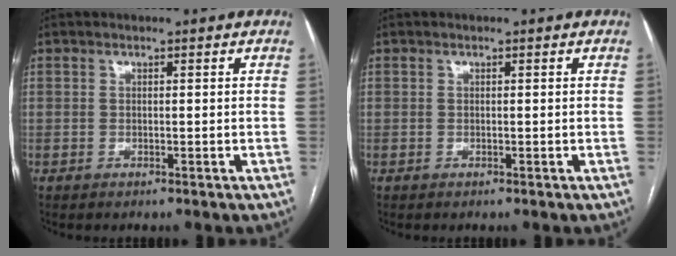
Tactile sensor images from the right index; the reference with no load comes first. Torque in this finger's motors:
{"motor_torque": [0.00, 0.00, 0.01, 0.01]}